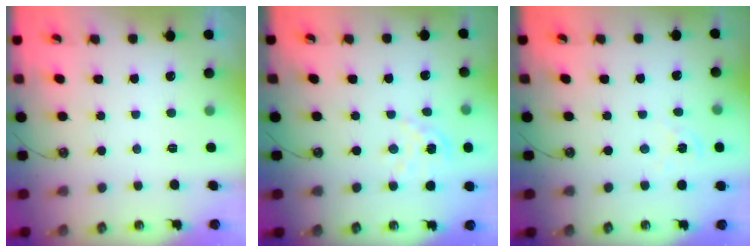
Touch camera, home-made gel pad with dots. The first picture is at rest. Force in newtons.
{"total": 2.5, "press": 2.5, "slide": 0.2}
{"total": 2.2, "press": 2.2, "slide": 0.3}